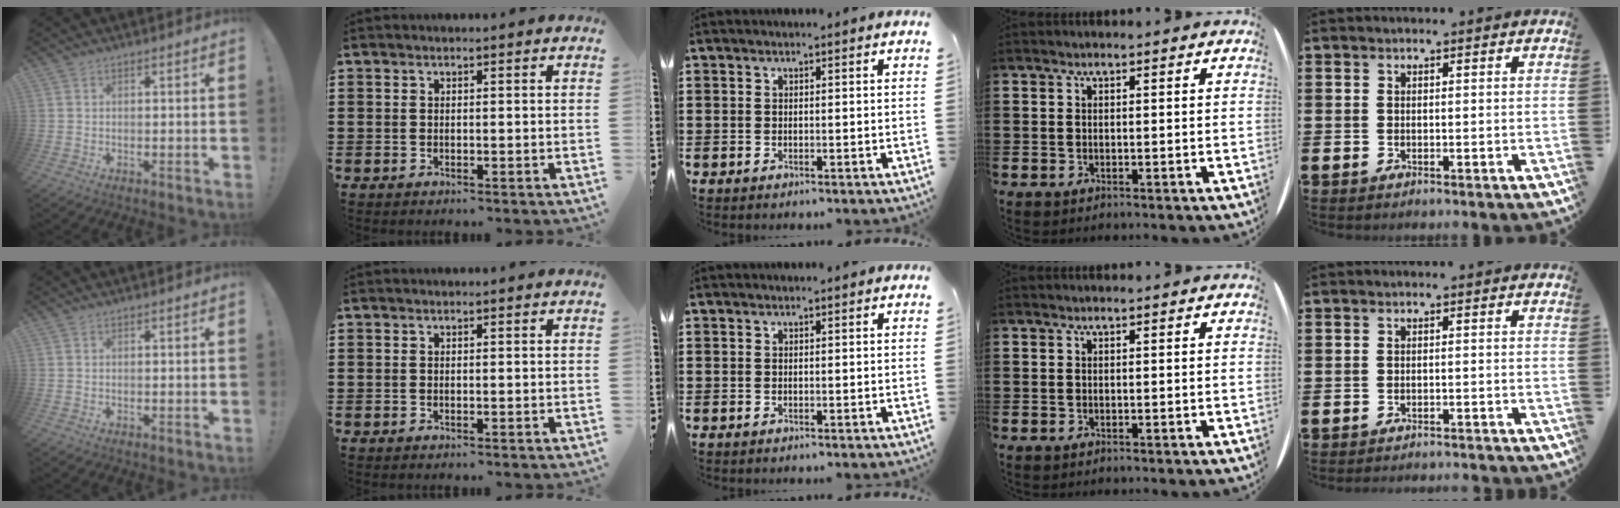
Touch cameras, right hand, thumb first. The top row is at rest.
{"little": {"total": 1.1, "force": [-1.1, -0.1, 0.0], "torque": [-0.002, 0.002, -0.023]}}